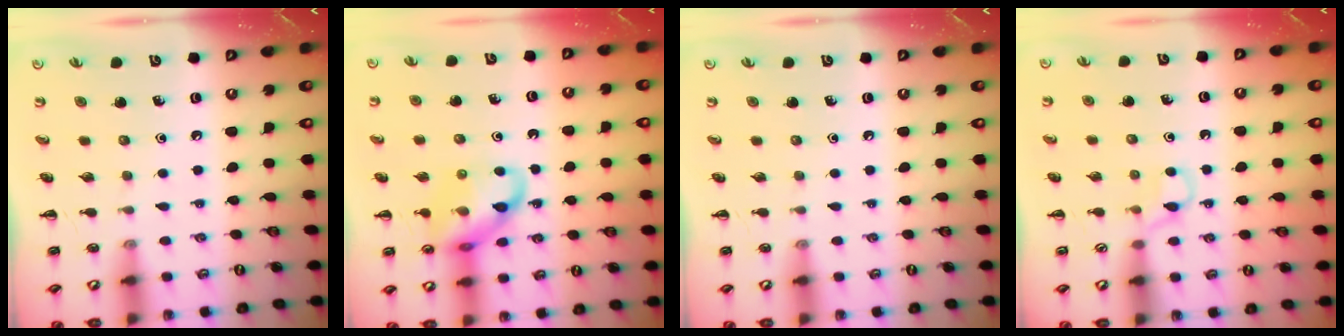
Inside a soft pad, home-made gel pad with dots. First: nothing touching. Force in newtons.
{"total": 12.3, "press": 12.2, "slide": 1.2}
{"total": 0.0}
{"total": 2.8, "press": 2.6, "slide": 1.0}